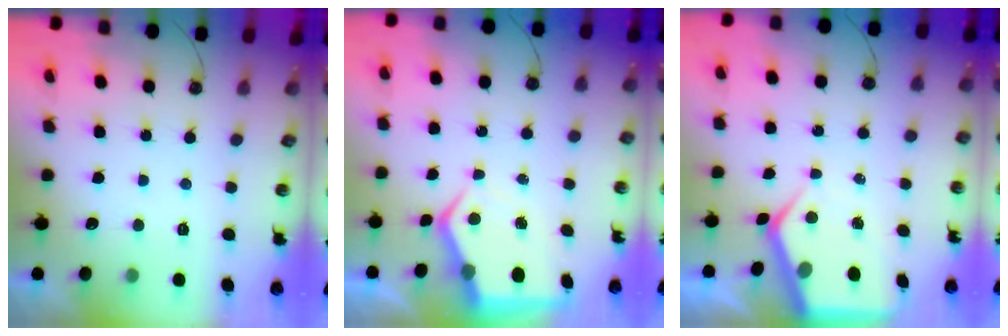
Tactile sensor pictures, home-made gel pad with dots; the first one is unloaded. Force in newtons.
{"total": 7.4, "press": 7.3, "slide": 1.0}
{"total": 7.1, "press": 7.1, "slide": 0.7}